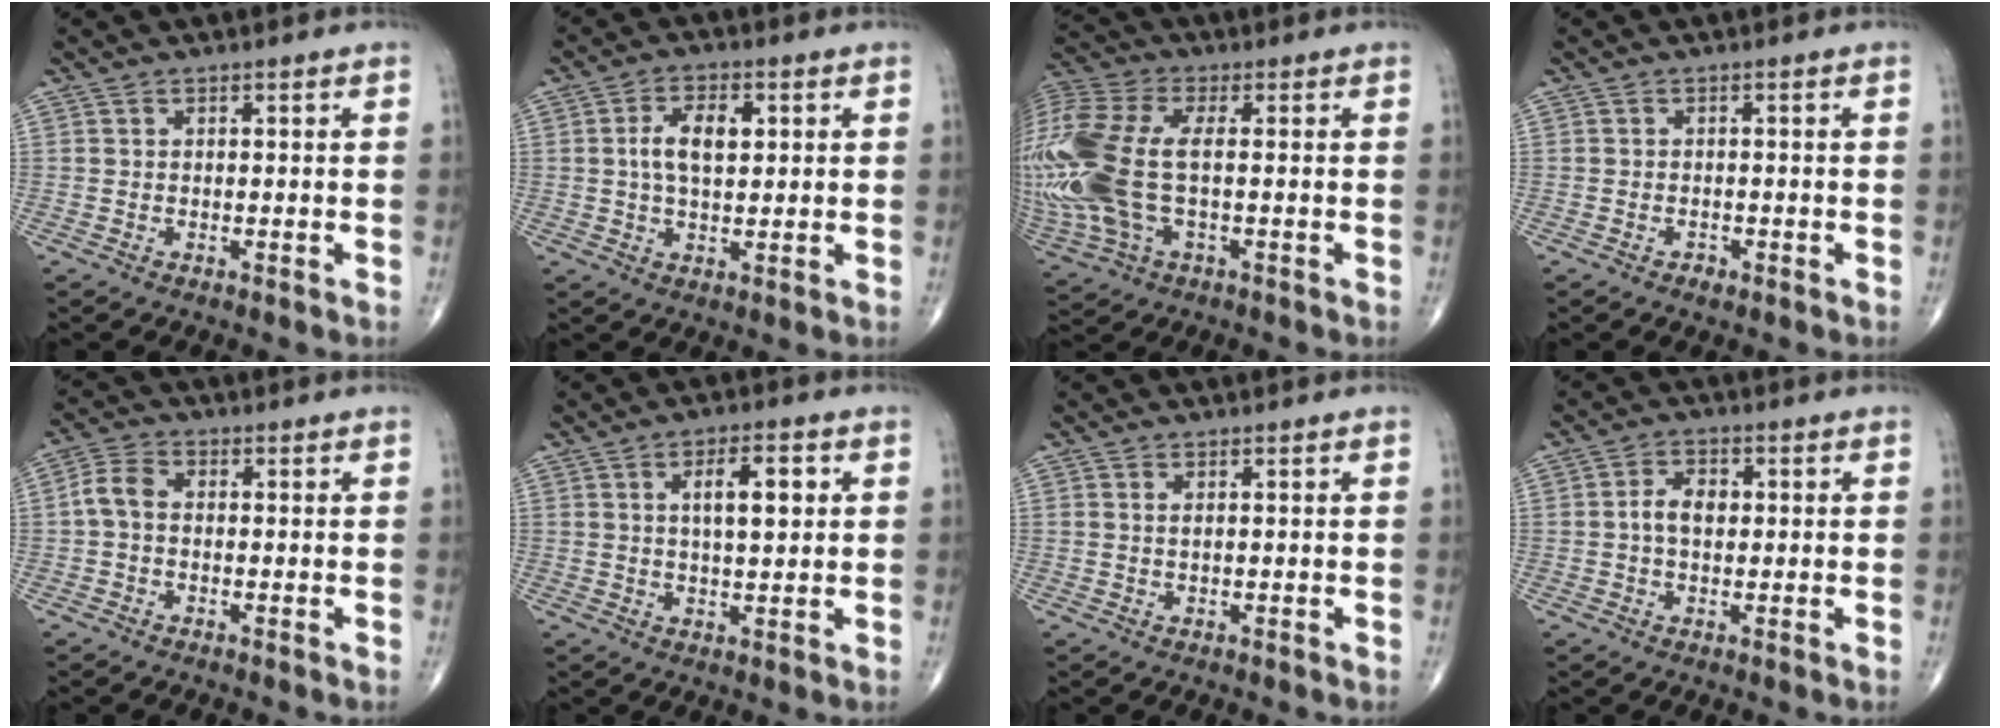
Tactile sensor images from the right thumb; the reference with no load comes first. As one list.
[{"total": 7.0, "force": [1.3, 3.7, 5.8], "torque": [-0.102, 0.005, 0.020]}, {"total": 22.3, "force": [-0.6, 11.6, 19.0], "torque": [-0.494, 0.006, -0.001]}, {"total": 1.1, "force": [-0.7, 0.7, 0.5], "torque": [-0.004, 0.003, -0.011]}, {"total": 4.4, "force": [-0.2, 3.0, 3.2], "torque": [-0.060, 0.013, -0.015]}, {"total": 7.4, "force": [2.0, 2.9, 6.5], "torque": [-0.092, -0.004, 0.032]}, {"total": 0.8, "force": [0.3, 0.2, 0.7], "torque": [-0.018, 0.001, 0.007]}, {"total": 4.5, "force": [0.2, 3.0, 3.4], "torque": [-0.061, 0.012, -0.001]}]